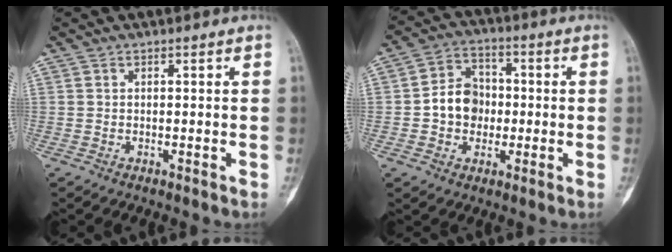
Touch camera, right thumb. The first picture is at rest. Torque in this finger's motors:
{"motor_torque": [0.10, 0.08, 0.16, -0.17, 0.05]}